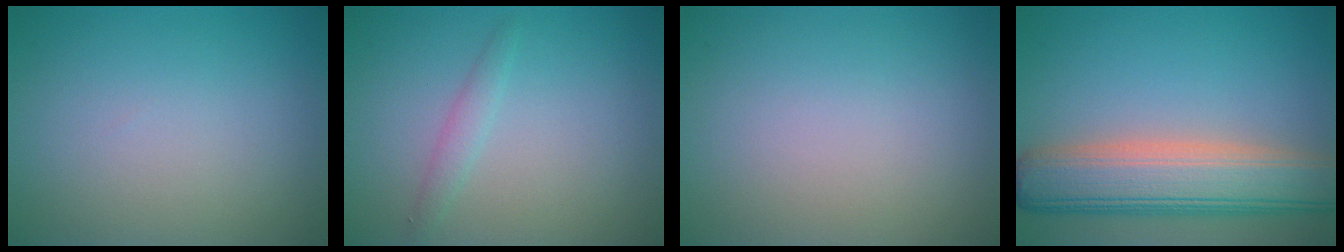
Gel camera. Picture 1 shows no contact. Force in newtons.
{"total": 1.3, "press": 1.2, "slide": 0.0}
{"total": 0.0}
{"total": 8.6, "press": 8.6, "slide": 0.6}